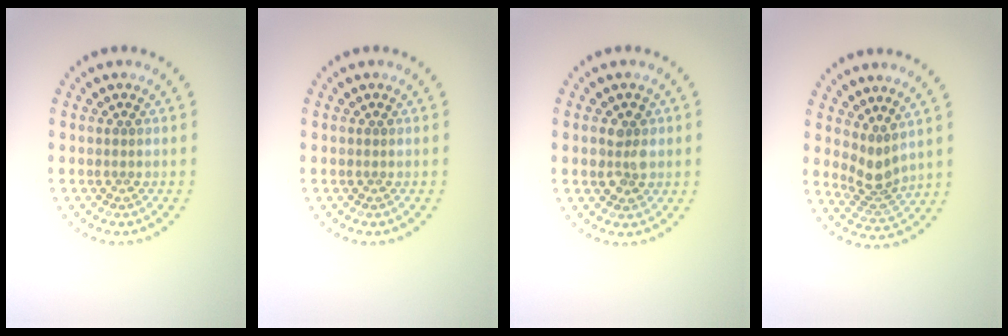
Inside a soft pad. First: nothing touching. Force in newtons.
{"total": 0.0}
{"total": 2.4, "press": 2.4, "slide": 0.3}
{"total": 2.7, "press": 2.0, "slide": 1.8}